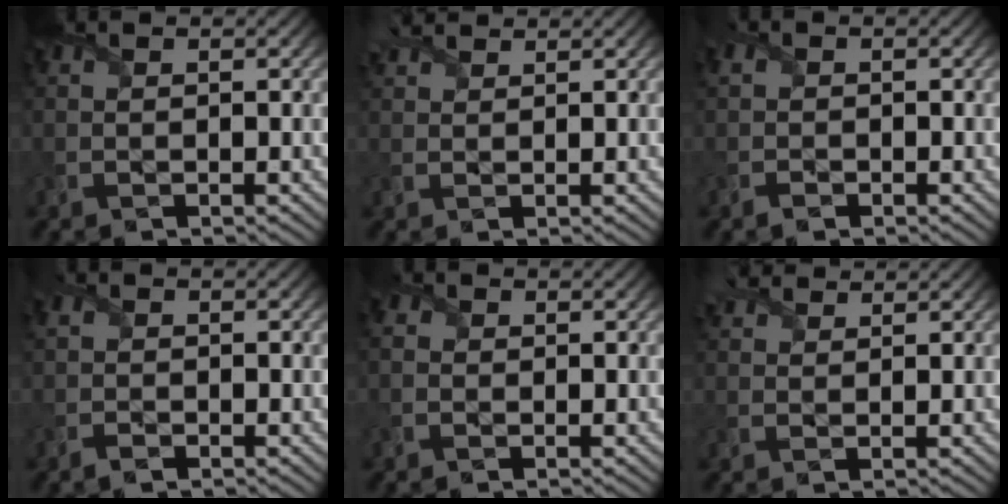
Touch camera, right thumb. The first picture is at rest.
{"total": 2.9, "force": [2.6, 0.7, 1.1], "torque": [-0.033, 0.016, 0.048]}
{"total": 1.5, "force": [-0.6, 1.2, 0.6], "torque": [-0.020, 0.000, -0.021]}
{"total": 1.6, "force": [-0.7, 1.2, 0.9], "torque": [-0.028, 0.000, -0.022]}
{"total": 1.5, "force": [-0.1, 1.3, 0.7], "torque": [-0.023, 0.001, -0.007]}
{"total": 3.2, "force": [2.8, 1.0, 1.2], "torque": [-0.035, 0.015, 0.050]}